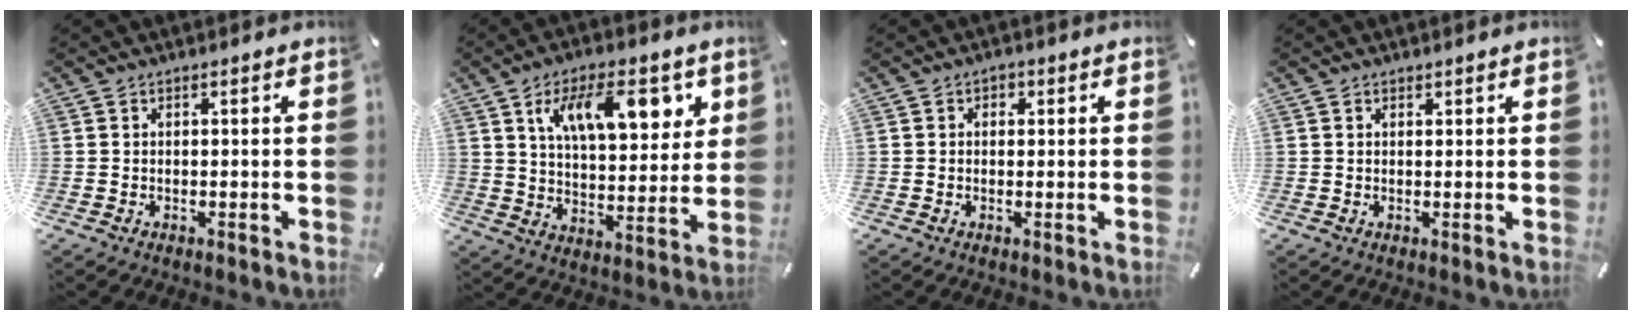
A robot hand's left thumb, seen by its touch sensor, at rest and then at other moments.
{"total": 14.9, "force": [7.3, 7.3, 10.8], "torque": [-0.168, -0.017, 0.126]}
{"total": 1.4, "force": [0.1, 1.2, 0.7], "torque": [-0.006, 0.005, -0.001]}
{"total": 0.6, "force": [0.4, 0.4, 0.2], "torque": [-0.003, 0.001, 0.008]}